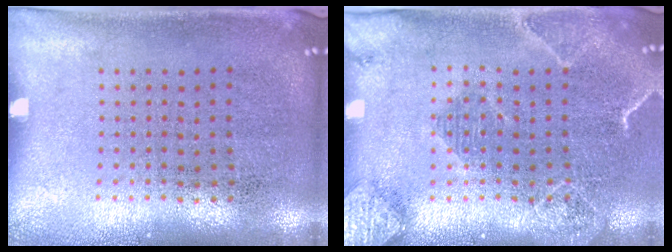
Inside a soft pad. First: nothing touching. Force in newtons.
{"total": 2.2, "press": 2.1, "slide": 0.8}